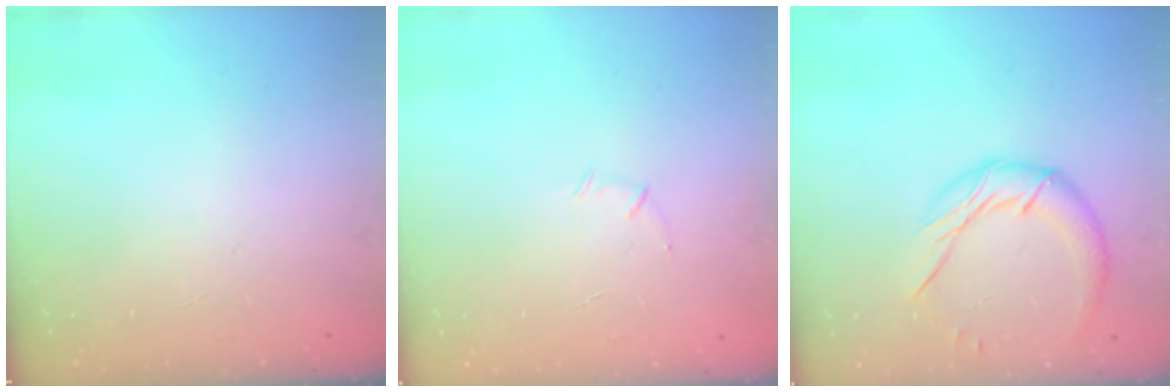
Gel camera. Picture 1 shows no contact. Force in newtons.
{"total": 4.1, "press": 4.0, "slide": 1.0}
{"total": 11.5, "press": 11.5, "slide": 0.8}